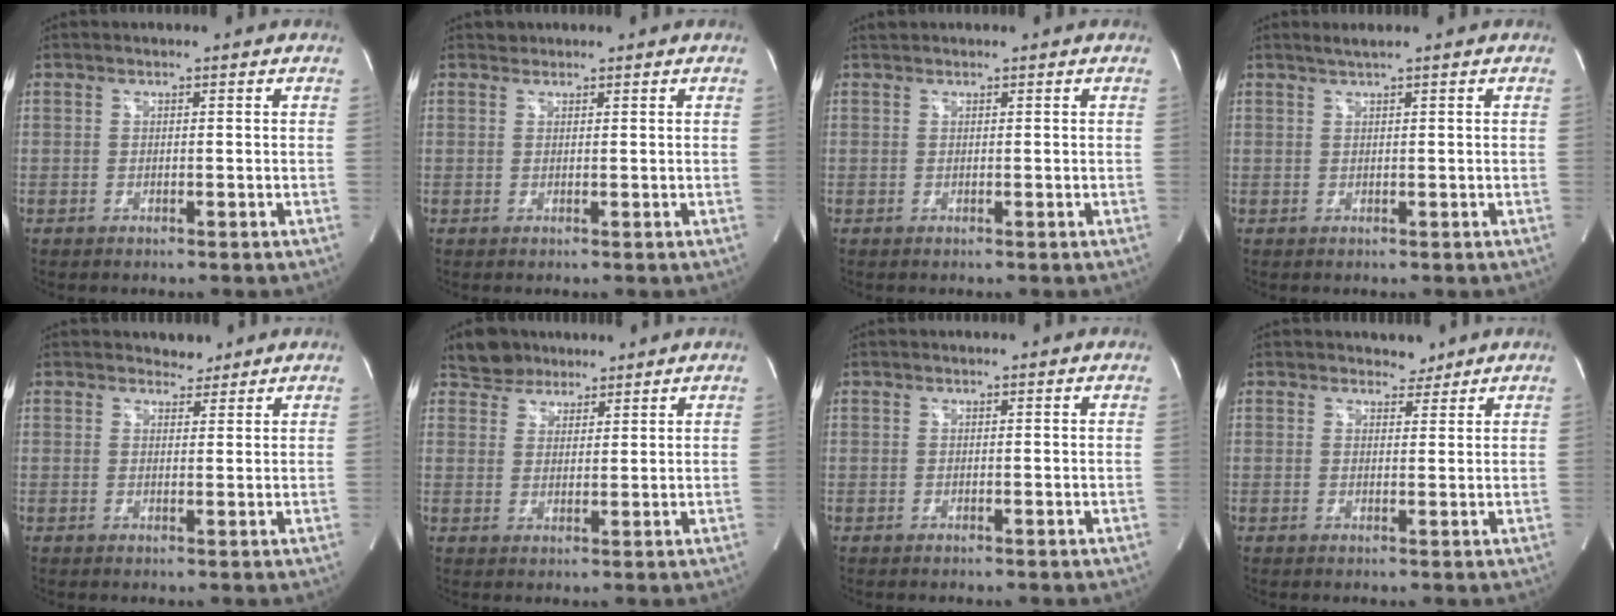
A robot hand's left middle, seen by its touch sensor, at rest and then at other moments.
{"total": 0.7, "force": [0.6, 0.3, -0.2], "torque": [0.000, 0.004, 0.010]}
{"total": 0.6, "force": [0.6, 0.1, 0.0], "torque": [-0.010, 0.012, 0.015]}
{"total": 1.3, "force": [1.0, -0.3, 0.7], "torque": [-0.018, 0.004, 0.025]}
{"total": 2.1, "force": [1.8, 1.0, 0.0], "torque": [0.001, -0.001, 0.026]}
{"total": 4.6, "force": [3.7, 2.7, 0.2], "torque": [-0.007, 0.015, 0.064]}
{"total": 0.0}
{"total": 2.1, "force": [1.8, 1.1, -0.1], "torque": [0.005, -0.001, 0.024]}